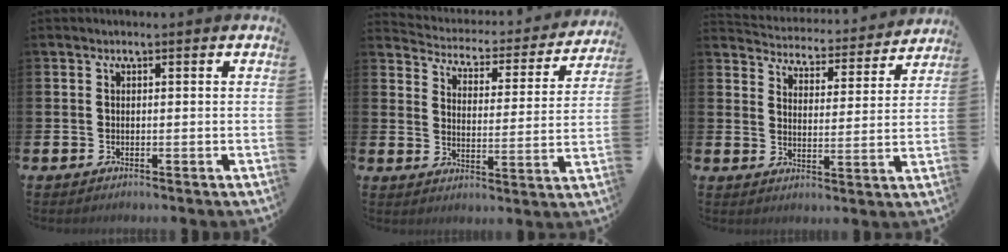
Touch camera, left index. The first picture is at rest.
{"total": 4.2, "force": [4.0, 1.2, 0.4], "torque": [-0.037, -0.039, 0.062]}
{"total": 4.5, "force": [4.4, 0.8, 0.2], "torque": [-0.023, -0.043, 0.071]}